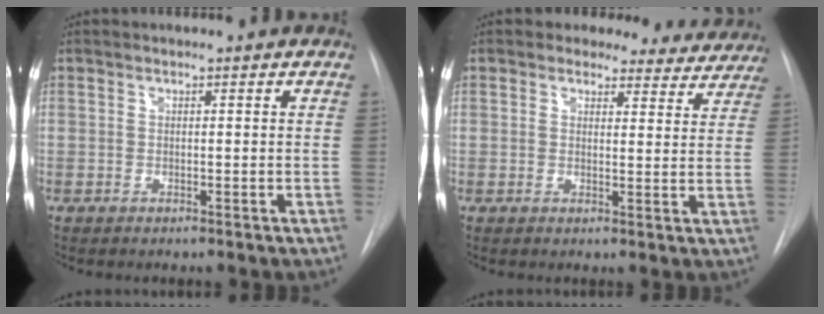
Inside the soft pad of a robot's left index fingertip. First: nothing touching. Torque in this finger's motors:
{"motor_torque": [0.80, -0.81, 0.05, -0.01]}